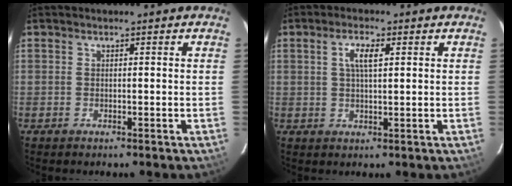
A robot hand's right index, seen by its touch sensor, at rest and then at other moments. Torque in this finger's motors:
{"motor_torque": [0.06, -0.01, 0.19, 0.07]}